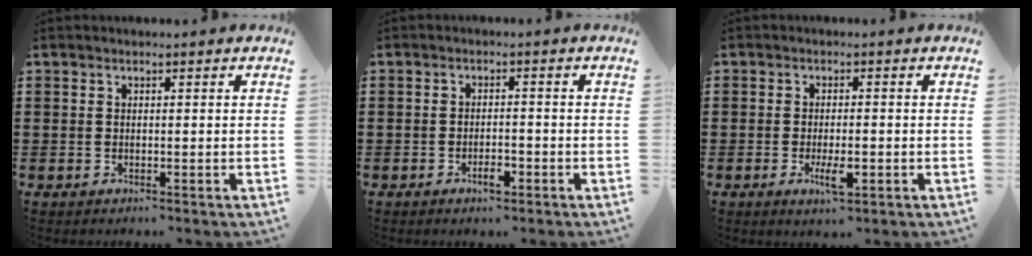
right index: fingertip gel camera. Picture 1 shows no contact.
{"total": 2.6, "force": [-1.5, 0.9, 1.9], "torque": [-0.036, 0.003, -0.027]}
{"total": 4.0, "force": [-1.3, 1.3, 3.5], "torque": [-0.065, 0.000, -0.024]}